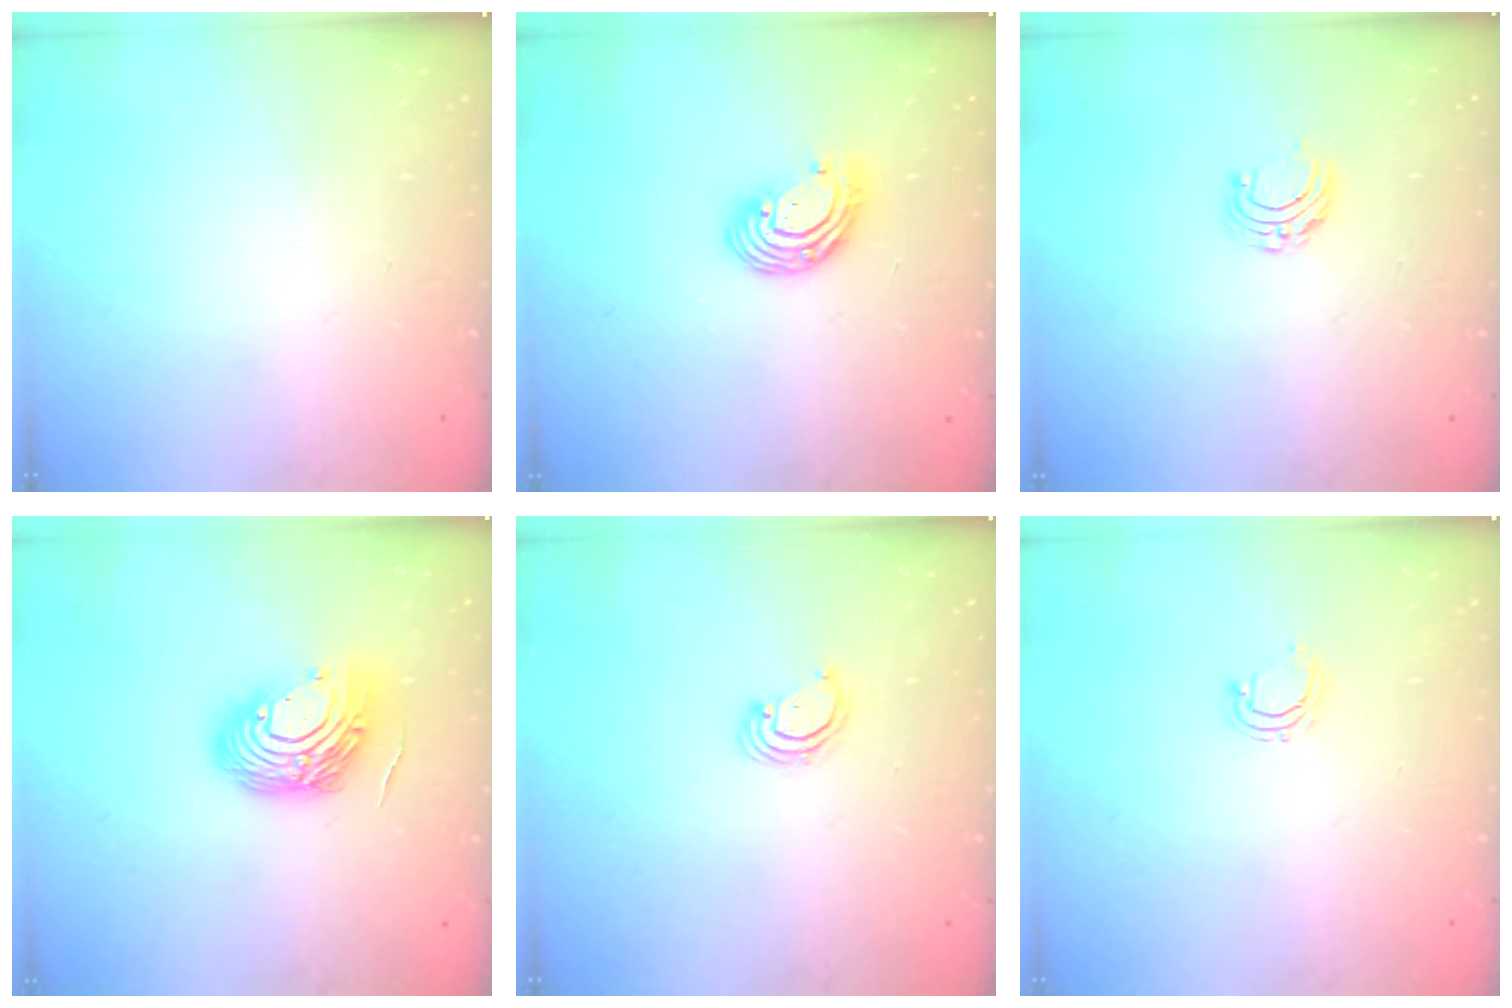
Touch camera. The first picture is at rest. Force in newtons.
{"total": 9.3, "press": 9.3, "slide": 1.0}
{"total": 5.0, "press": 5.0, "slide": 0.4}
{"total": 13.3, "press": 13.1, "slide": 2.3}
{"total": 2.4, "press": 2.4, "slide": 0.2}
{"total": 4.9, "press": 4.8, "slide": 0.9}